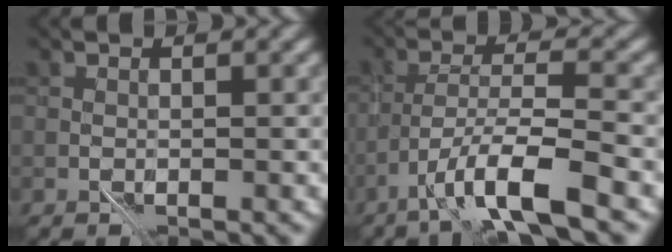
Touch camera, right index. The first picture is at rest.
{"total": 5.6, "force": [-3.8, 0.3, 4.1], "torque": [-0.068, 0.008, -0.074]}